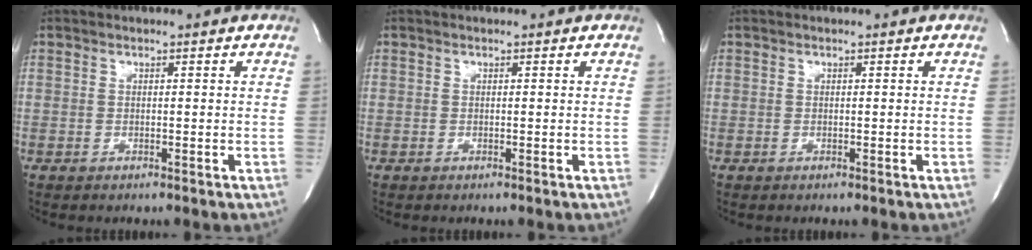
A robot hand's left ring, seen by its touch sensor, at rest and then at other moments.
{"total": 0.0}
{"total": 0.0}